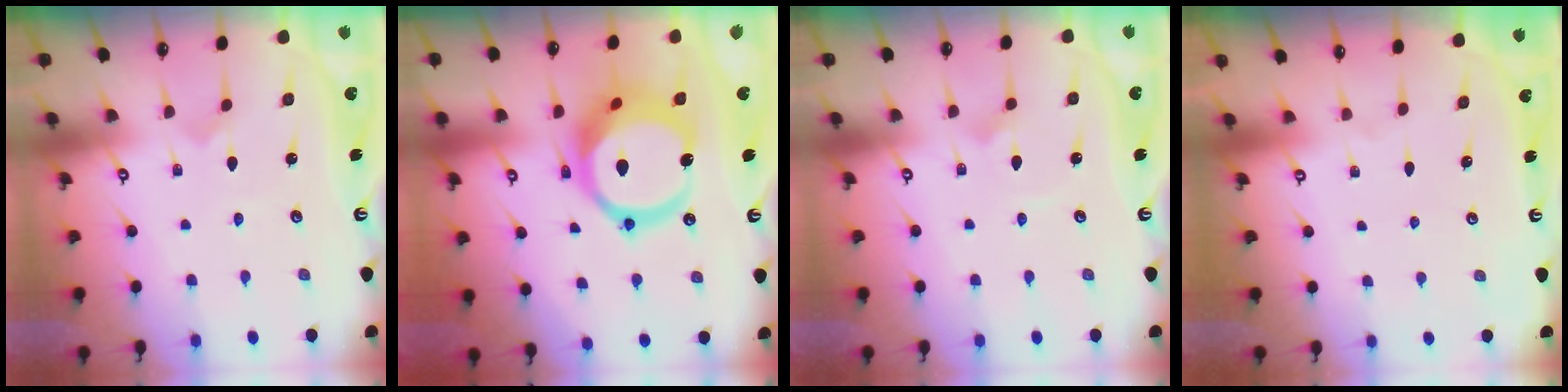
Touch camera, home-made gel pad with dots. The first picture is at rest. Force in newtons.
{"total": 17.2, "press": 17.1, "slide": 2.0}
{"total": 2.0, "press": 2.0, "slide": 0.1}
{"total": 0.0}